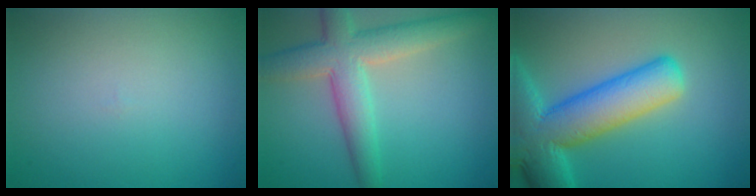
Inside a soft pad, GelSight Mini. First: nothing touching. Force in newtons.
{"total": 6.0, "press": 6.0, "slide": 0.3}
{"total": 10.0, "press": 10.0, "slide": 0.6}